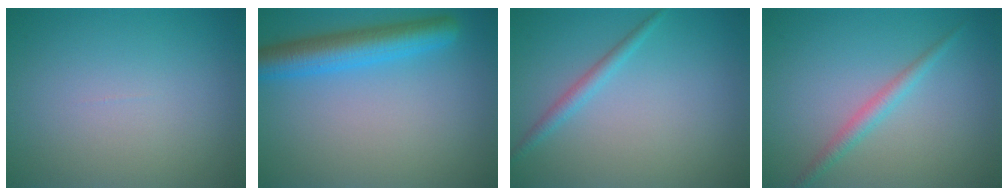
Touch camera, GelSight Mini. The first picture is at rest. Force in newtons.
{"total": 5.2, "press": 5.2, "slide": 0.2}
{"total": 1.6, "press": 1.6, "slide": 0.1}
{"total": 1.8, "press": 1.8, "slide": 0.0}